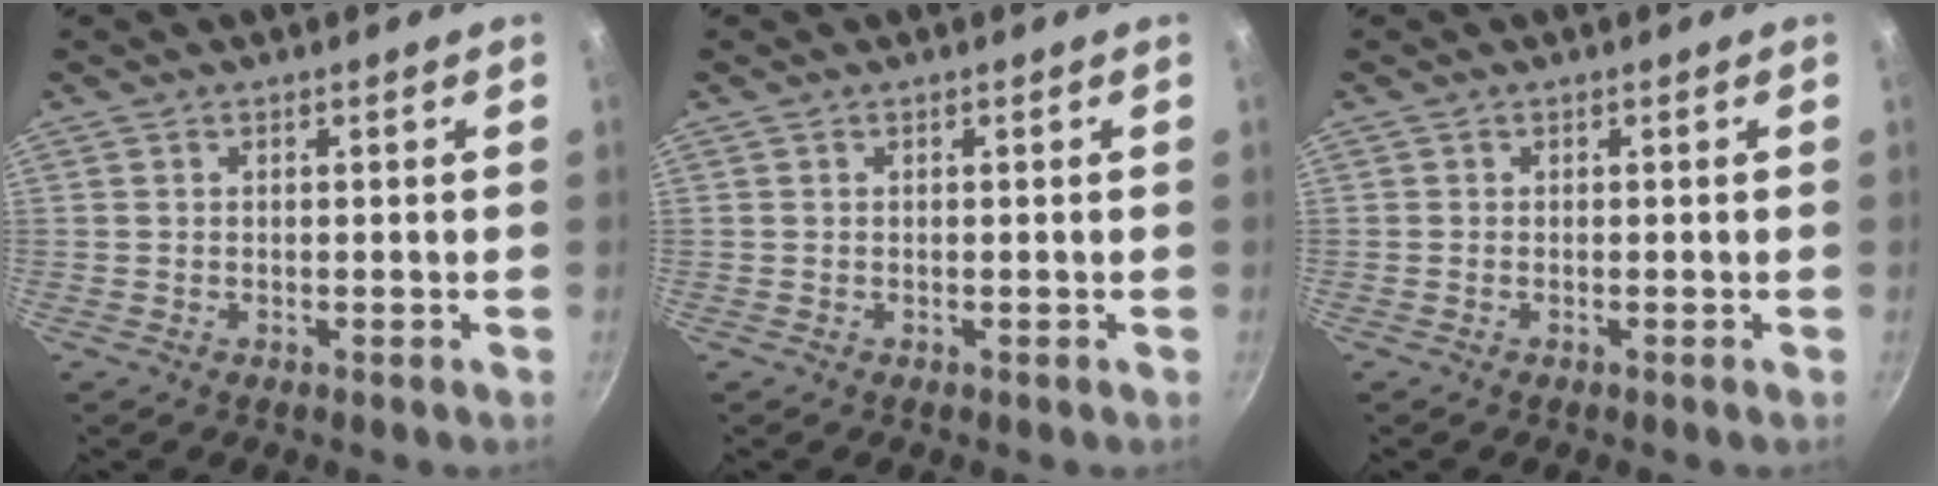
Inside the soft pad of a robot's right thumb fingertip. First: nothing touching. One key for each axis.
{"total": 0.0}
{"total": 0.0}